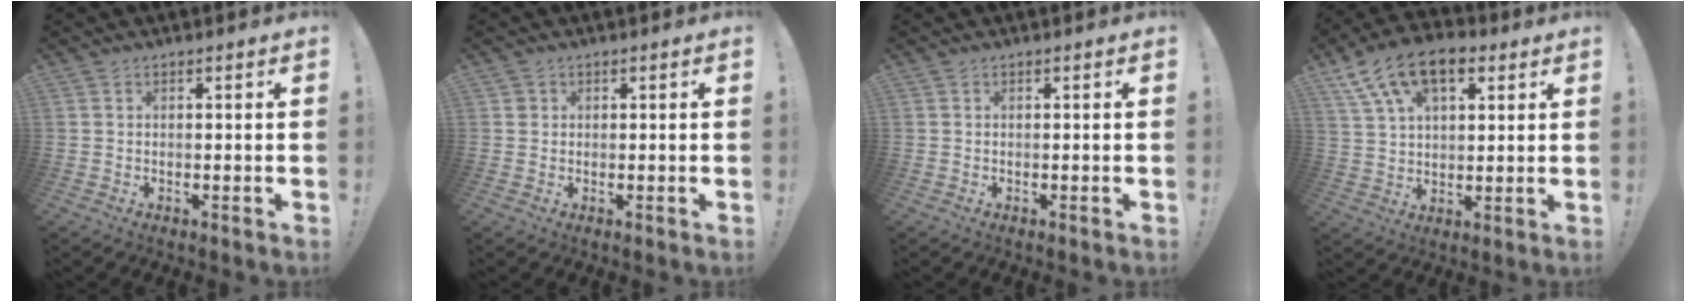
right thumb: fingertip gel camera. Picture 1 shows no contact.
{"total": 1.0, "force": [0.5, 0.9, 0.1], "torque": [0.002, 0.000, 0.009]}
{"total": 0.0}
{"total": 15.2, "force": [7.7, 8.6, 9.9], "torque": [-0.182, -0.029, 0.143]}